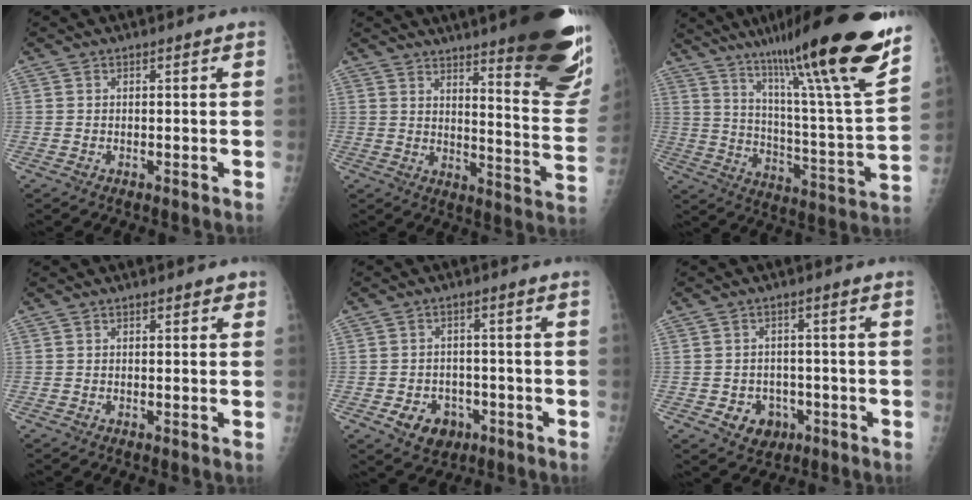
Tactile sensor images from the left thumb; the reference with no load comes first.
{"total": 26.5, "force": [18.9, 4.5, 18.1], "torque": [-0.191, -0.126, 0.238]}
{"total": 27.9, "force": [19.2, 1.9, 20.2], "torque": [-0.300, -0.084, 0.300]}
{"total": 1.5, "force": [0.9, 0.8, 1.0], "torque": [-0.003, -0.001, 0.008]}
{"total": 6.7, "force": [-2.8, 5.2, 3.0], "torque": [-0.029, 0.019, -0.033]}
{"total": 5.7, "force": [-2.1, 4.8, 2.4], "torque": [-0.011, 0.014, -0.021]}